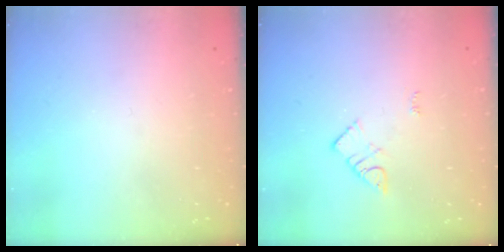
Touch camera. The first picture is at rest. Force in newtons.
{"total": 4.3, "press": 4.2, "slide": 0.6}